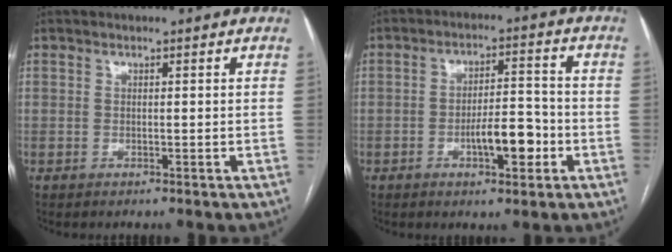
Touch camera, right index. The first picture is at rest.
{"total": 7.3, "force": [-2.7, 2.2, 6.4], "torque": [-0.101, 0.009, -0.040]}